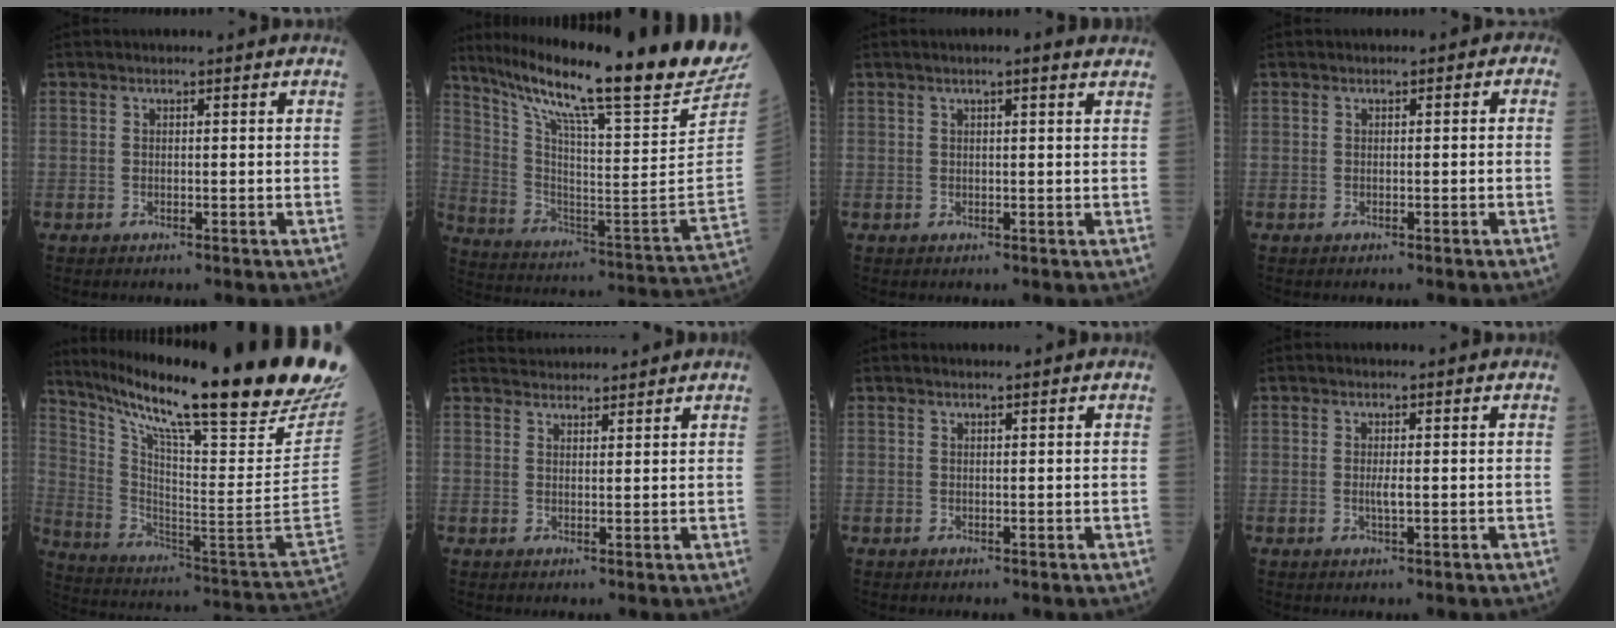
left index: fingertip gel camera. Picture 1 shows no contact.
{"total": 28.7, "force": [23.5, 0.7, 16.4], "torque": [-0.284, -0.088, 0.340]}
{"total": 4.0, "force": [2.8, 0.3, 2.8], "torque": [-0.040, 0.018, 0.033]}
{"total": 0.9, "force": [-0.5, 0.6, 0.4], "torque": [0.000, 0.004, -0.012]}
{"total": 34.0, "force": [26.4, 0.7, 21.5], "torque": [-0.320, -0.099, 0.377]}
{"total": 4.4, "force": [4.4, 0.2, 0.6], "torque": [-0.014, 0.027, 0.069]}
{"total": 0.7, "force": [0.6, -0.2, 0.2], "torque": [-0.009, -0.001, 0.014]}
{"total": 1.3, "force": [0.0, 0.0, 1.3], "torque": [-0.030, -0.002, 0.002]}